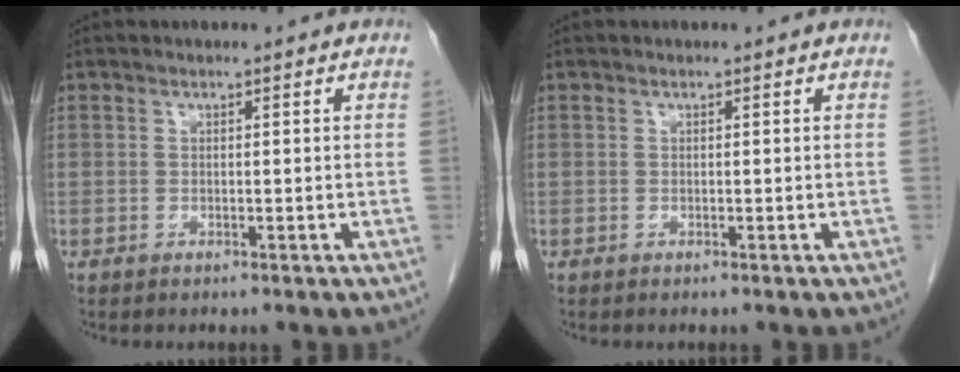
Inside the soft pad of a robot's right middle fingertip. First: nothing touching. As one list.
[{"total": 0.0}]